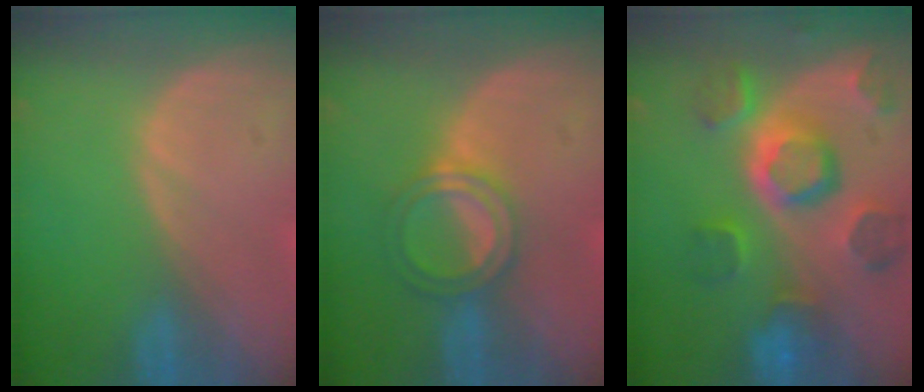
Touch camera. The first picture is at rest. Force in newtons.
{"total": 5.1, "press": 4.7, "slide": 1.9}
{"total": 11.6, "press": 10.1, "slide": 5.6}